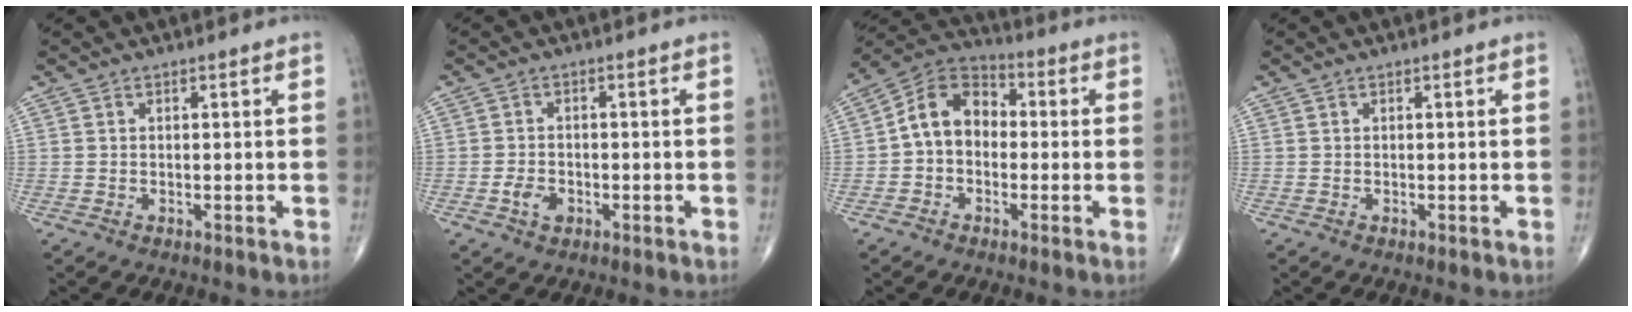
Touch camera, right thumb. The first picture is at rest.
{"total": 3.2, "force": [-1.2, 2.2, 1.9], "torque": [-0.027, 0.005, -0.022]}
{"total": 10.2, "force": [-0.5, 7.7, 6.7], "torque": [-0.093, 0.037, -0.026]}
{"total": 0.0}